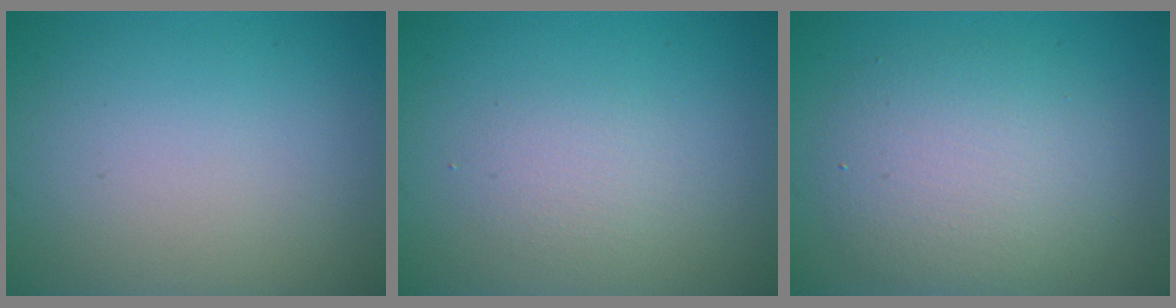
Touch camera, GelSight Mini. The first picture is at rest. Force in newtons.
{"total": 1.7, "press": 1.6, "slide": 0.1}
{"total": 5.3, "press": 5.3, "slide": 0.2}